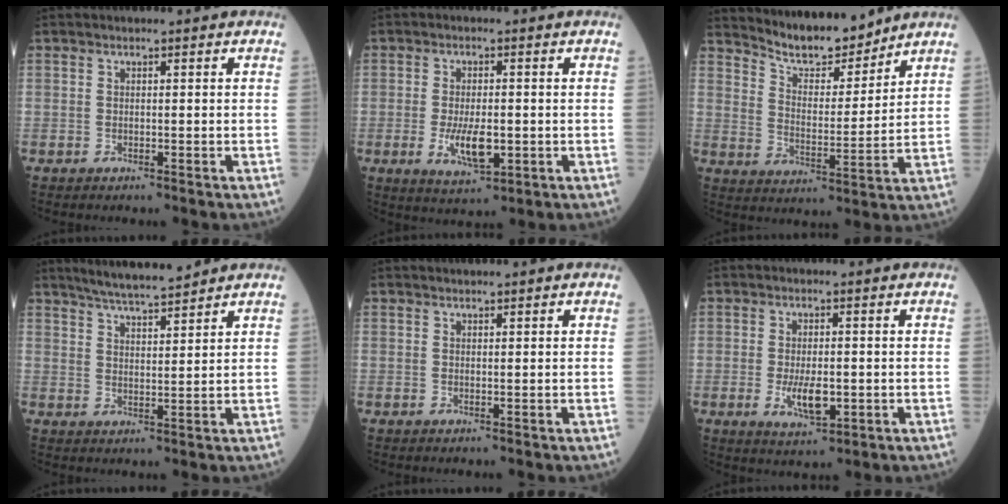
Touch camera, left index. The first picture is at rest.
{"total": 6.1, "force": [-1.3, 2.3, 5.5], "torque": [-0.110, -0.010, -0.016]}
{"total": 9.5, "force": [9.0, 1.6, 2.4], "torque": [-0.049, 0.000, 0.162]}
{"total": 7.6, "force": [6.9, 0.3, 3.1], "torque": [-0.057, 0.011, 0.119]}
{"total": 1.0, "force": [0.9, 0.1, 0.3], "torque": [-0.006, 0.010, 0.016]}
{"total": 5.1, "force": [-1.0, 2.0, 4.6], "torque": [-0.091, -0.009, -0.011]}